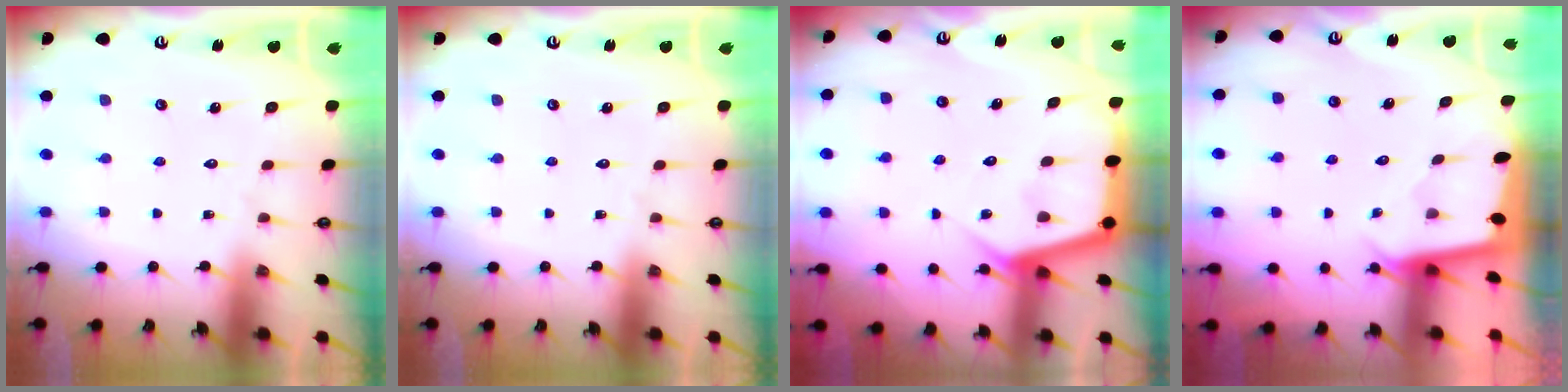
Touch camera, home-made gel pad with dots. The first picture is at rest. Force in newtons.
{"total": 0.0}
{"total": 6.2, "press": 6.2, "slide": 0.7}
{"total": 1.9, "press": 1.9, "slide": 0.1}